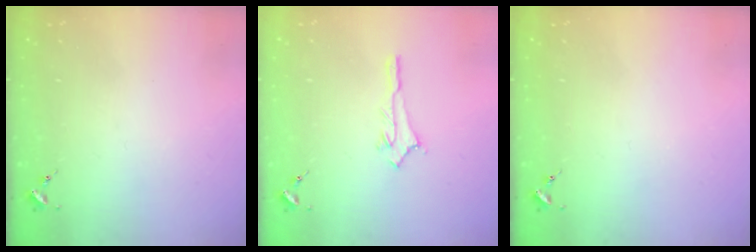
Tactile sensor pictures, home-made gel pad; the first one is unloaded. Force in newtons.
{"total": 2.9, "press": 2.9, "slide": 0.3}
{"total": 0.0}